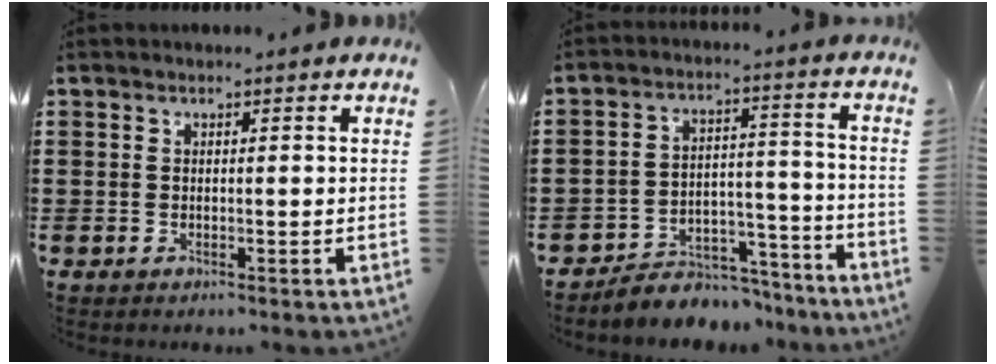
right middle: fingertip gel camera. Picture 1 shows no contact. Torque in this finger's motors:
{"motor_torque": [1.74, 0.19, 0.49, 0.12]}